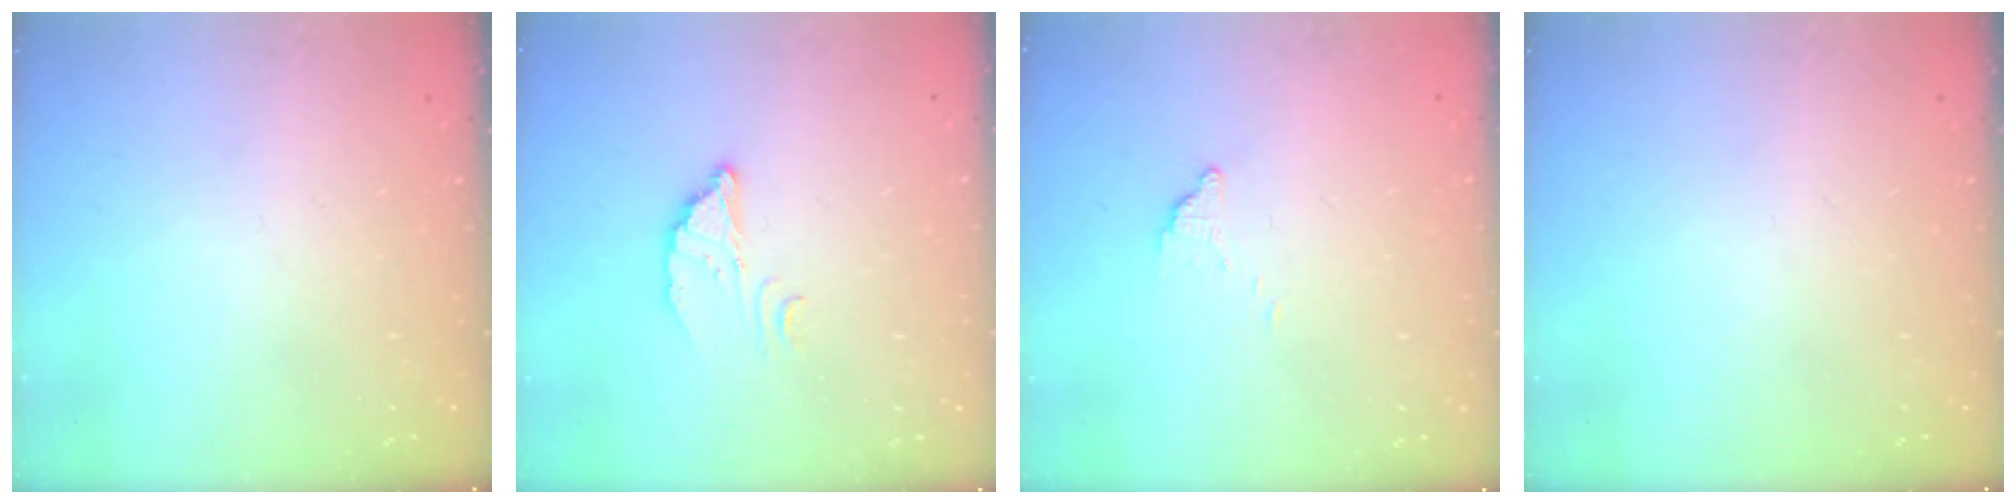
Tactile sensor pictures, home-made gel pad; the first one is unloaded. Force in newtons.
{"total": 3.7, "press": 3.7, "slide": 0.3}
{"total": 3.2, "press": 3.2, "slide": 0.1}
{"total": 0.0}